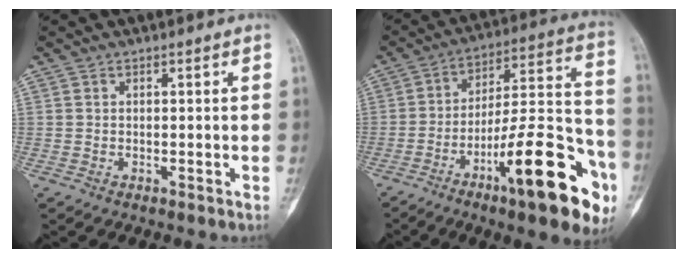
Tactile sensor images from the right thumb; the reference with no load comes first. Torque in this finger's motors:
{"motor_torque": [0.47, 1.24, 1.84, -0.93, 0.20]}